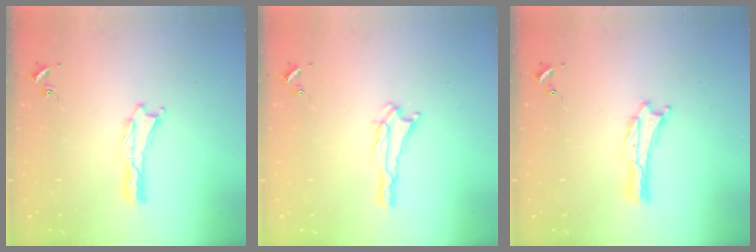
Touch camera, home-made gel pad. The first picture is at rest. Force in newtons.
{"total": 1.0, "press": 1.0, "slide": 0.1}
{"total": 0.0}